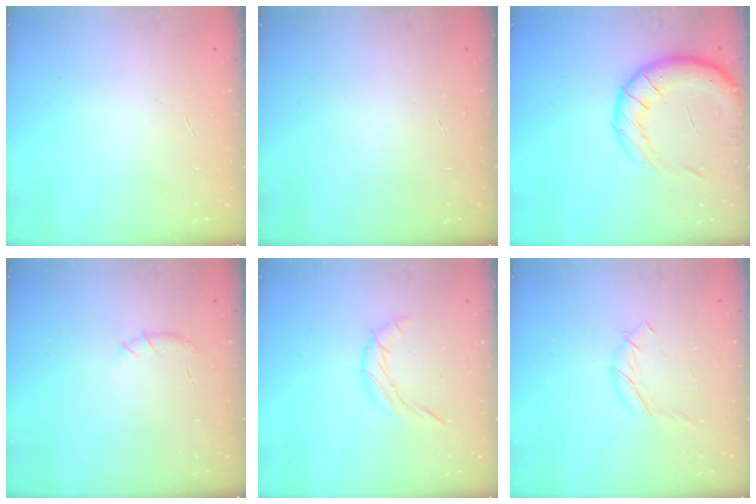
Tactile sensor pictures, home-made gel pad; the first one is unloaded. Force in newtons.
{"total": 0.0}
{"total": 16.4, "press": 16.3, "slide": 1.9}
{"total": 5.7, "press": 5.6, "slide": 1.5}
{"total": 6.9, "press": 6.9, "slide": 0.5}
{"total": 6.7, "press": 6.7, "slide": 0.7}